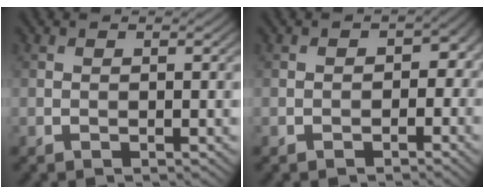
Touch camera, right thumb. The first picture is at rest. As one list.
[{"total": 2.5, "force": [-0.6, 2.1, 1.3], "torque": [-0.013, -0.007, -0.009]}]